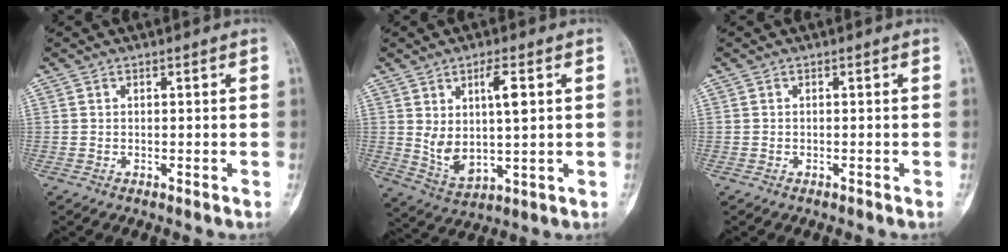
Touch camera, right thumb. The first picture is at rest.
{"total": 9.9, "force": [2.3, 3.9, 8.8], "torque": [-0.156, -0.013, 0.055]}
{"total": 0.0}